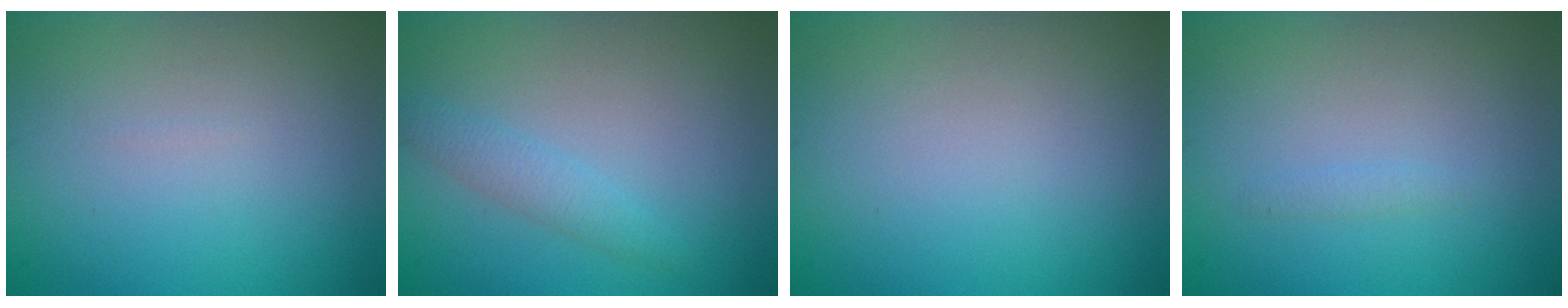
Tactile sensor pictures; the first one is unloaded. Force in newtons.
{"total": 1.7, "press": 1.7, "slide": 0.1}
{"total": 0.0}
{"total": 0.6, "press": 0.6, "slide": 0.1}